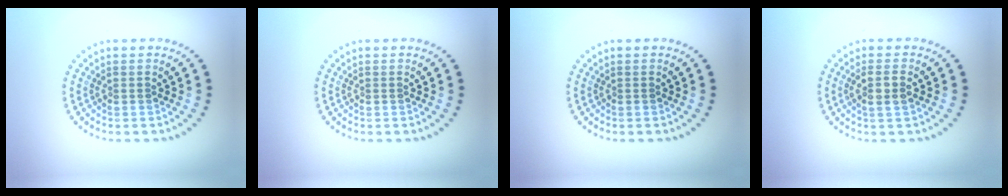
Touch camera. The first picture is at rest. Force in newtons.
{"total": 0.0}
{"total": 0.0}
{"total": 2.0, "press": 1.9, "slide": 0.7}